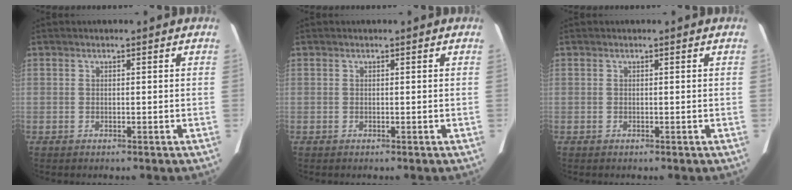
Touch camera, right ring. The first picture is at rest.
{"total": 0.0}
{"total": 0.0}